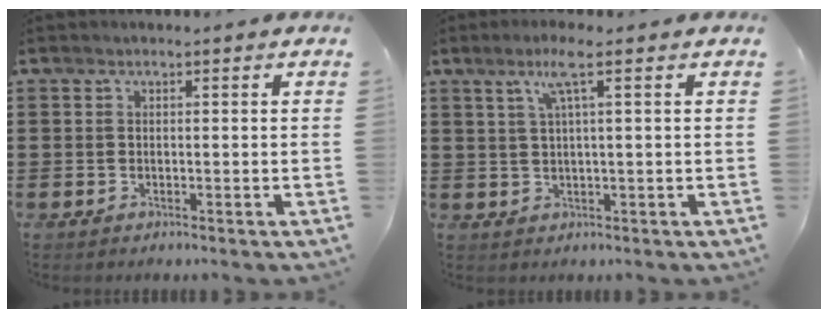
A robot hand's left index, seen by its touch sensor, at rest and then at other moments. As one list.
[{"total": 4.7, "force": [2.0, -0.1, 4.2], "torque": [-0.088, 0.002, 0.031]}]